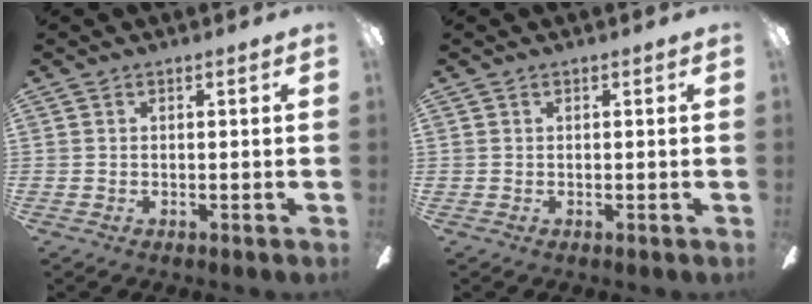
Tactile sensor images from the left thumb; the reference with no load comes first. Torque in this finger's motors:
{"motor_torque": [0.00, 0.00, 0.00, 0.00, 0.00]}